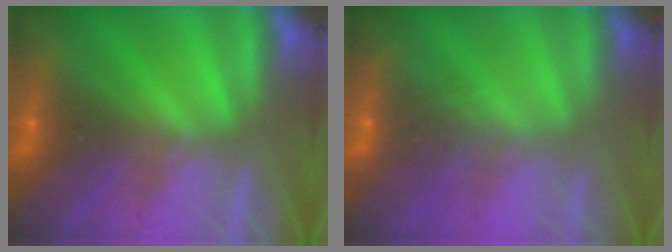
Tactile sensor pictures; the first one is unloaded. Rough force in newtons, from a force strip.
{"total": 2.6}